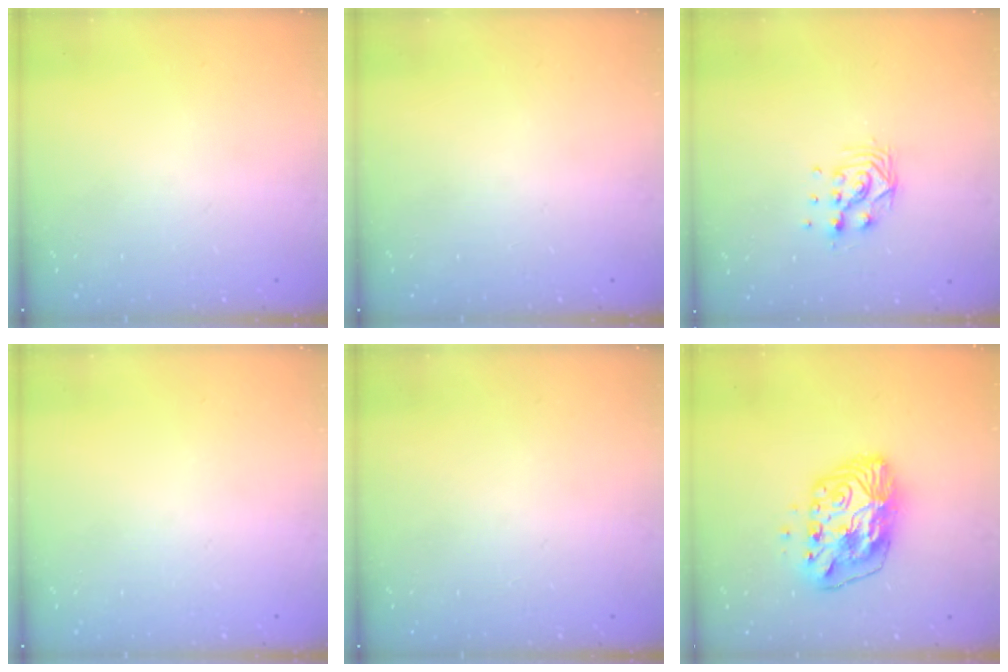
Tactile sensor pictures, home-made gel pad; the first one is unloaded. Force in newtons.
{"total": 0.0}
{"total": 8.8, "press": 8.8, "slide": 0.6}
{"total": 0.0}
{"total": 0.0}
{"total": 11.0, "press": 11.0, "slide": 0.5}